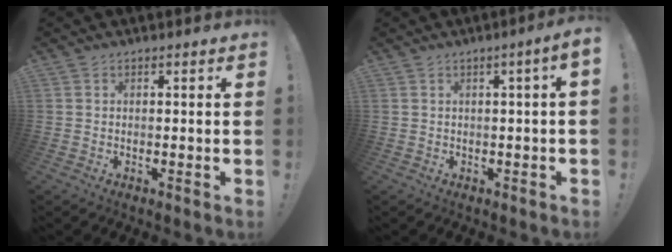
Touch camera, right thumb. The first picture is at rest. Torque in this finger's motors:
{"motor_torque": [-0.05, -0.04, 0.28, -0.06, 0.15]}